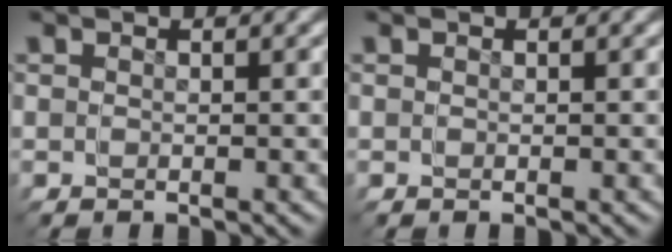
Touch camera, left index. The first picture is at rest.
{"total": 0.0}